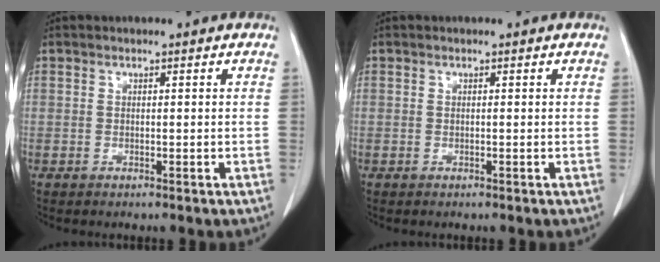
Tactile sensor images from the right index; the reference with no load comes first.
{"total": 0.0}